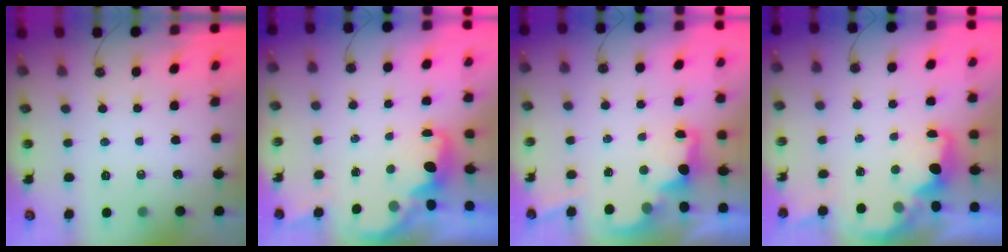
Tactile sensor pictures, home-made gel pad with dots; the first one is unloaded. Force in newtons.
{"total": 1.2, "press": 1.0, "slide": 0.6}
{"total": 2.5, "press": 2.4, "slide": 0.8}
{"total": 2.2, "press": 2.0, "slide": 0.8}